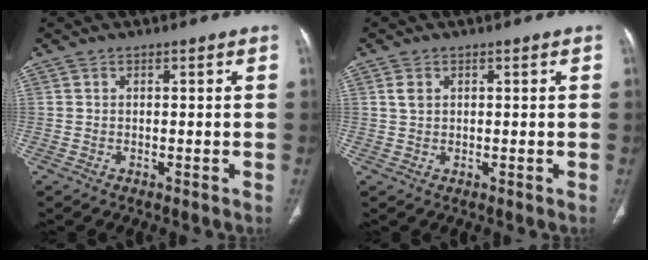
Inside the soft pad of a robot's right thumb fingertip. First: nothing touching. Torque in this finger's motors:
{"motor_torque": [-0.03, -0.10, 0.36, -0.17, -0.01]}